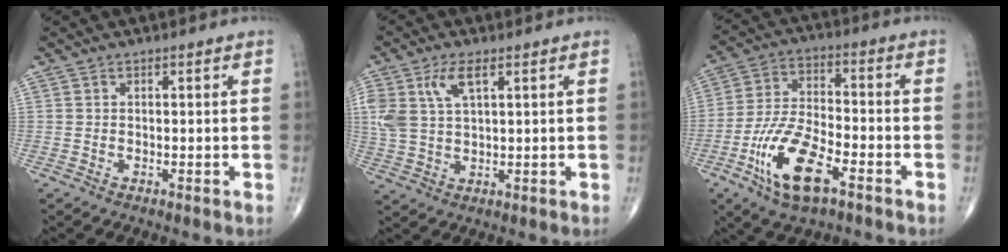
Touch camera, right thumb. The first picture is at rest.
{"total": 7.2, "force": [3.1, 3.2, 5.6], "torque": [-0.126, -0.002, 0.065]}
{"total": 14.5, "force": [-6.9, 5.9, 11.3], "torque": [-0.220, 0.026, -0.126]}